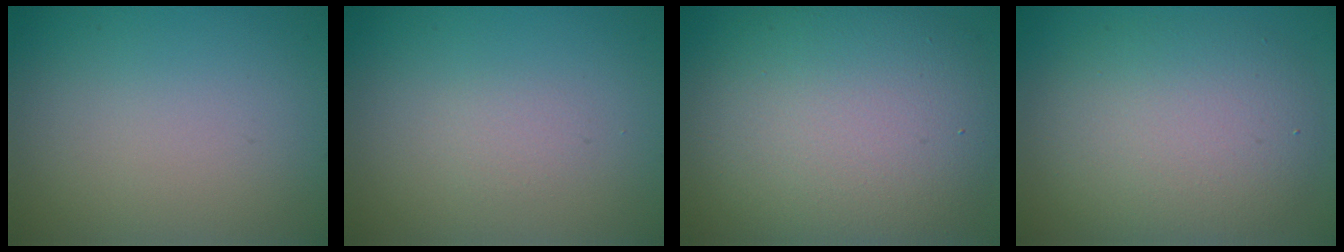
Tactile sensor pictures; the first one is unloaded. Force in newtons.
{"total": 0.7, "press": 0.7, "slide": 0.0}
{"total": 11.2, "press": 11.2, "slide": 0.4}
{"total": 6.8, "press": 6.8, "slide": 0.3}